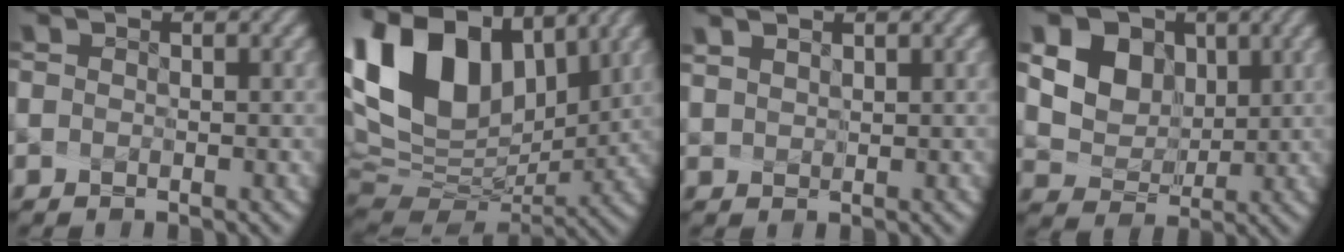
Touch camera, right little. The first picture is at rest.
{"total": 14.9, "force": [7.1, 8.9, 9.6], "torque": [-0.212, 0.022, 0.130]}
{"total": 1.6, "force": [1.5, 0.5, 0.4], "torque": [-0.008, 0.010, 0.017]}
{"total": 11.5, "force": [5.6, 8.8, 4.8], "torque": [-0.120, 0.024, 0.101]}